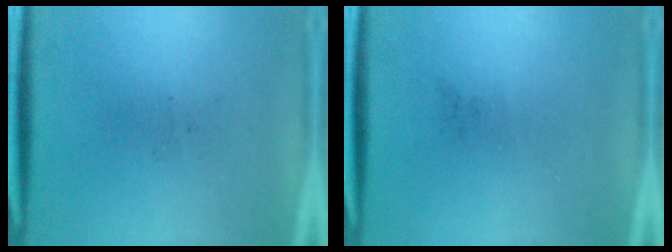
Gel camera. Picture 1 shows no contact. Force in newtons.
{"total": 0.0}